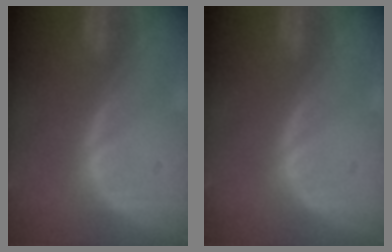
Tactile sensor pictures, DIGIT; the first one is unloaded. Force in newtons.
{"total": 0.0}